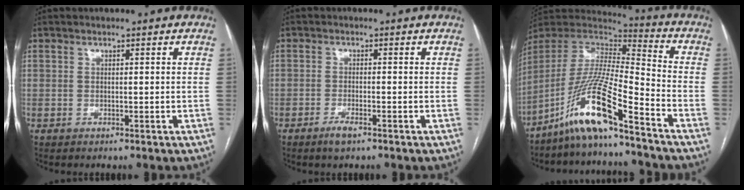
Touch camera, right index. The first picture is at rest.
{"total": 2.5, "force": [-1.7, 0.4, 1.8], "torque": [-0.037, -0.002, -0.031]}
{"total": 15.5, "force": [-10.9, 0.1, 10.9], "torque": [-0.227, -0.005, -0.207]}